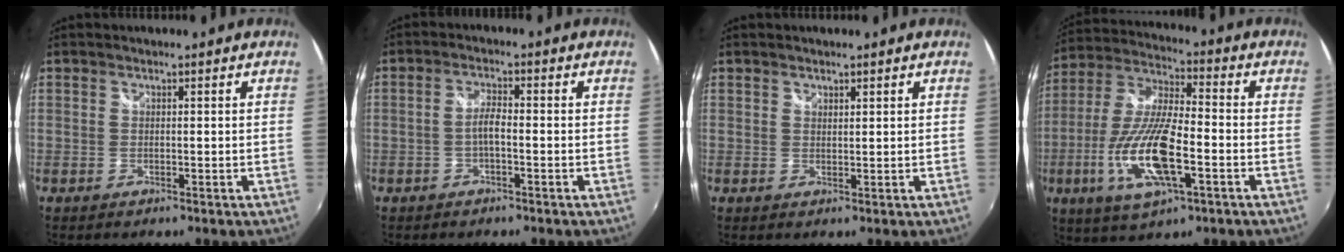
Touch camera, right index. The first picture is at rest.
{"total": 2.7, "force": [-1.1, 0.6, 2.4], "torque": [-0.052, 0.008, -0.023]}
{"total": 0.9, "force": [0.8, 0.5, 0.2], "torque": [-0.001, 0.000, 0.013]}
{"total": 17.2, "force": [-5.7, 5.4, 15.3], "torque": [-0.321, -0.018, -0.107]}